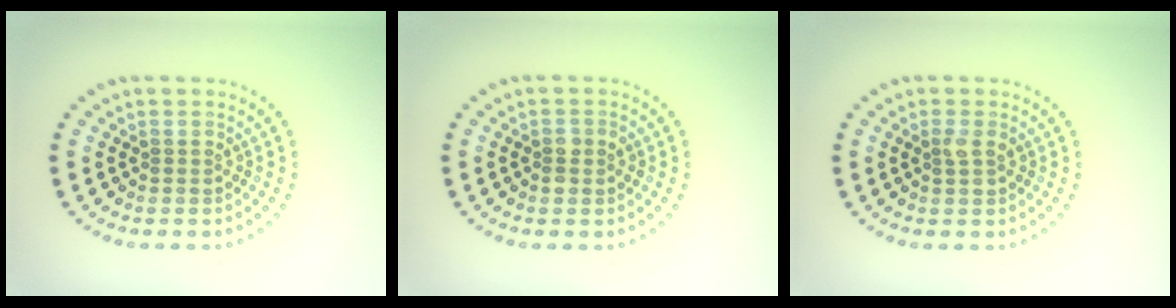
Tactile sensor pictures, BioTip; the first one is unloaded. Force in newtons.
{"total": 1.4, "press": 1.4, "slide": 0.2}
{"total": 1.1, "press": 1.1, "slide": 0.1}